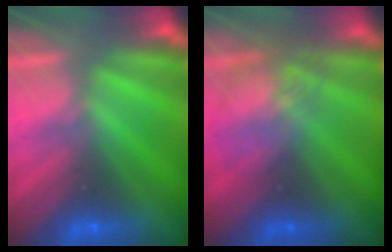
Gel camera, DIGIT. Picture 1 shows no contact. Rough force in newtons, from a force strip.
{"total": 3.5}